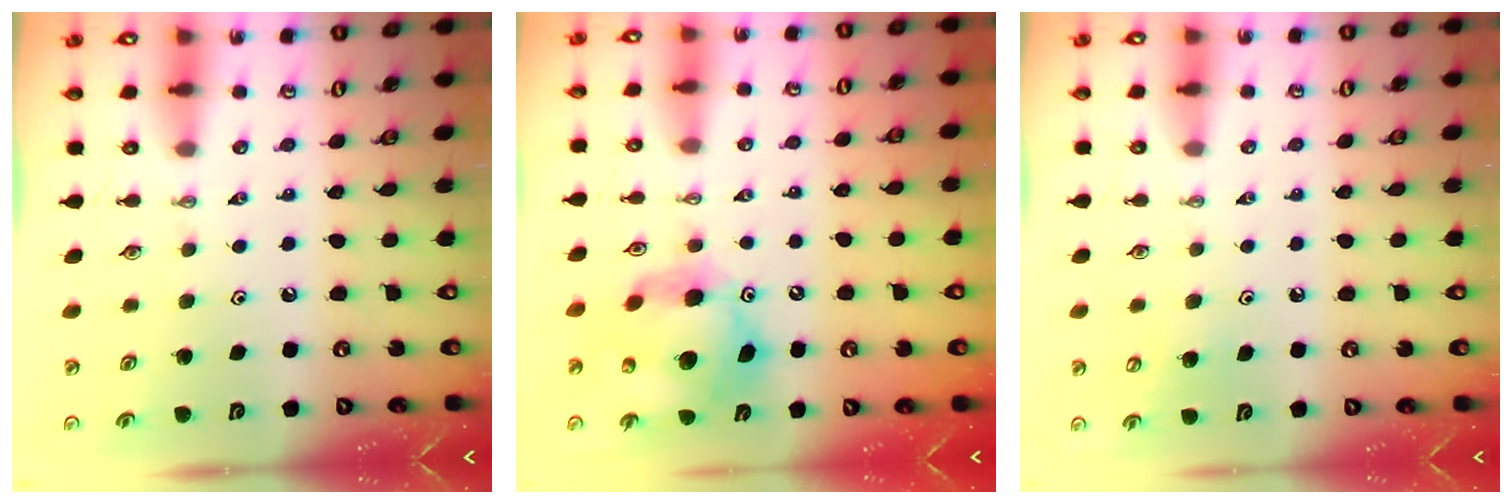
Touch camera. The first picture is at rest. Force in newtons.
{"total": 13.5, "press": 13.4, "slide": 1.5}
{"total": 6.0, "press": 5.9, "slide": 0.7}